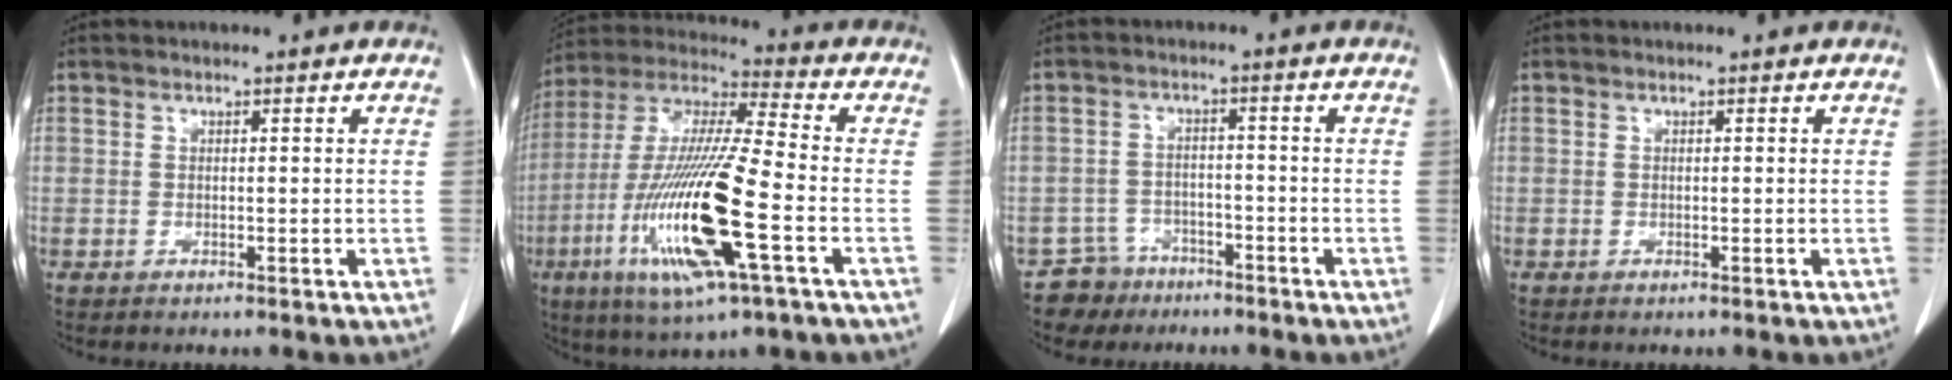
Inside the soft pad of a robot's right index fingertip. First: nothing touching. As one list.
[{"total": 19.9, "force": [-5.9, 1.6, 19.0], "torque": [-0.404, -0.026, -0.112]}, {"total": 4.9, "force": [-3.5, 3.3, -0.7], "torque": [0.020, 0.009, -0.060]}, {"total": 0.0}]